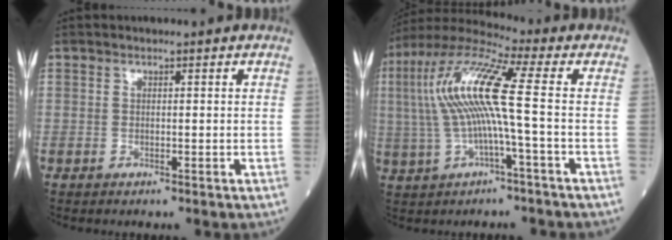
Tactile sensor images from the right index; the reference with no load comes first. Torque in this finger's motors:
{"motor_torque": [1.60, -0.23, 1.05, 0.21]}